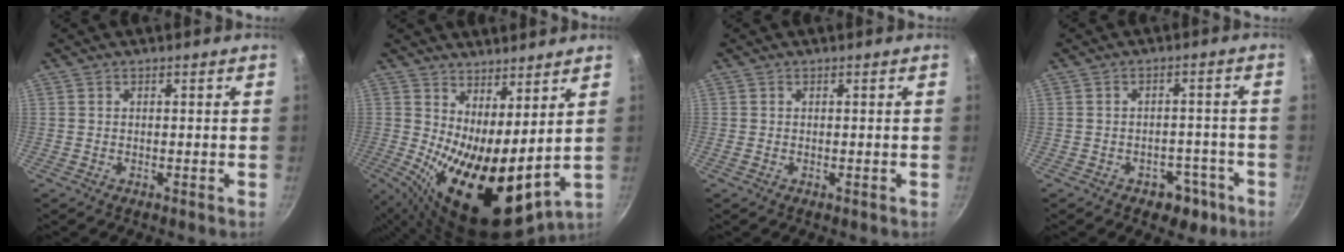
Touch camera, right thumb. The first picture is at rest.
{"total": 15.1, "force": [3.4, 5.8, 13.5], "torque": [-0.196, -0.039, 0.065]}
{"total": 0.0}
{"total": 5.6, "force": [-3.0, 4.0, 2.5], "torque": [-0.001, 0.033, -0.022]}